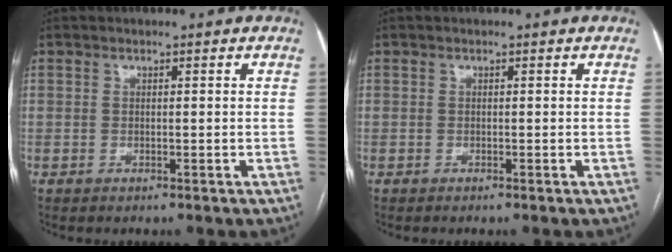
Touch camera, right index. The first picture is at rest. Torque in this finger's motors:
{"motor_torque": [-0.18, -0.02, -0.08, 0.01]}